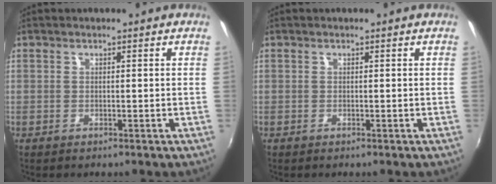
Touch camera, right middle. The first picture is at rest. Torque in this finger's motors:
{"motor_torque": [-2.02, -0.12, -0.04, 0.00]}